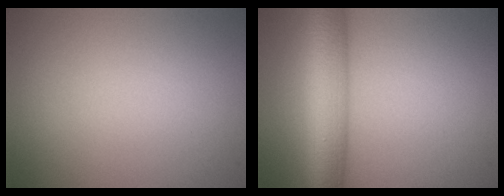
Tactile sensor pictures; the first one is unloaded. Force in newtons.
{"total": 8.2, "press": 8.2, "slide": 0.2}